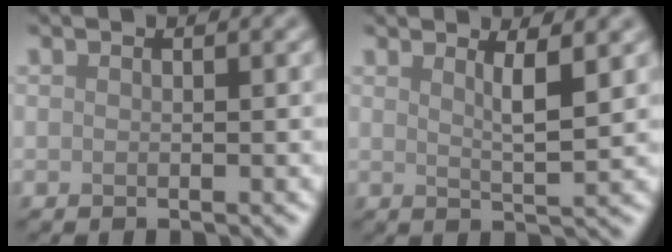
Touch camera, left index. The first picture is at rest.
{"total": 2.8, "force": [0.9, 0.5, 2.6], "torque": [-0.041, -0.008, 0.019]}